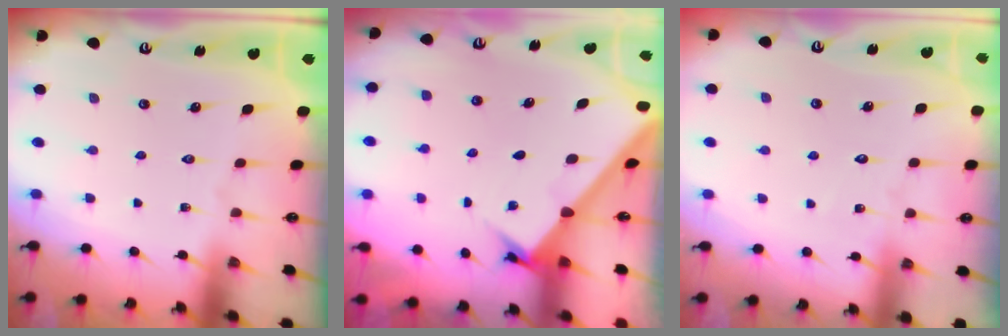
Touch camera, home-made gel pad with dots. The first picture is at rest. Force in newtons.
{"total": 3.1, "press": 3.1, "slide": 0.2}
{"total": 2.8, "press": 2.8, "slide": 0.3}